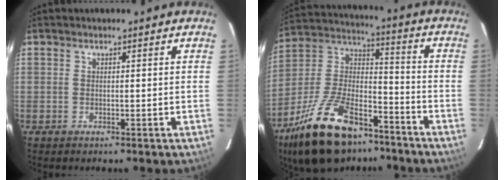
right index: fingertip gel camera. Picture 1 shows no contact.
{"total": 23.4, "force": [-15.4, 10.9, 13.9], "torque": [-0.282, 0.008, -0.256]}